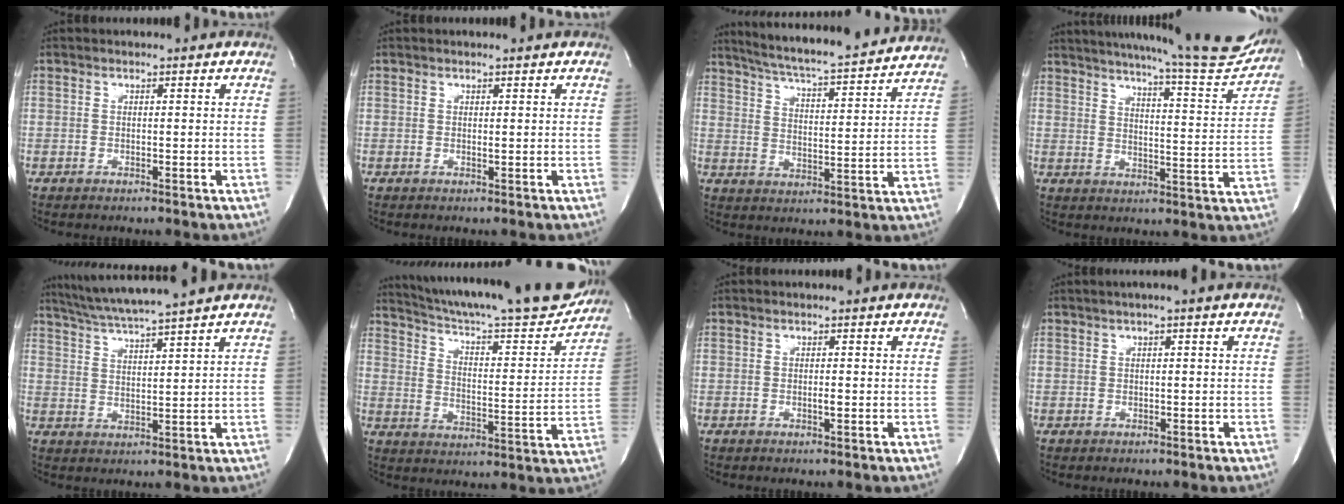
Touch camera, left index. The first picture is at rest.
{"total": 0.6, "force": [0.4, 0.0, 0.4], "torque": [-0.007, 0.000, 0.007]}
{"total": 21.2, "force": [19.5, 1.4, 8.3], "torque": [-0.138, -0.013, 0.266]}
{"total": 22.0, "force": [20.1, 1.0, 8.9], "torque": [-0.135, -0.062, 0.251]}
{"total": 10.3, "force": [9.0, -1.7, 4.5], "torque": [-0.086, 0.011, 0.151]}
{"total": 24.4, "force": [22.2, 2.7, 9.8], "torque": [-0.159, -0.045, 0.302]}
{"total": 0.6, "force": [-0.2, 0.1, 0.6], "torque": [-0.013, -0.001, -0.004]}
{"total": 1.5, "force": [0.7, -0.2, 1.3], "torque": [-0.027, 0.007, 0.011]}